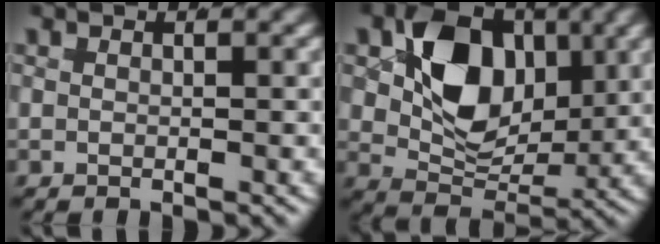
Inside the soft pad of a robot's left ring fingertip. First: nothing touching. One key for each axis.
{"total": 9.6, "fx": 1.6, "fy": 7.1, "fz": 6.2, "tx": -0.119, "ty": -0.020, "tz": 0.022}